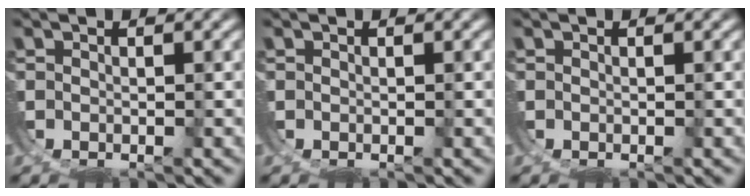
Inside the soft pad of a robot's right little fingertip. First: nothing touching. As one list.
[{"total": 0.0}, {"total": 0.0}]